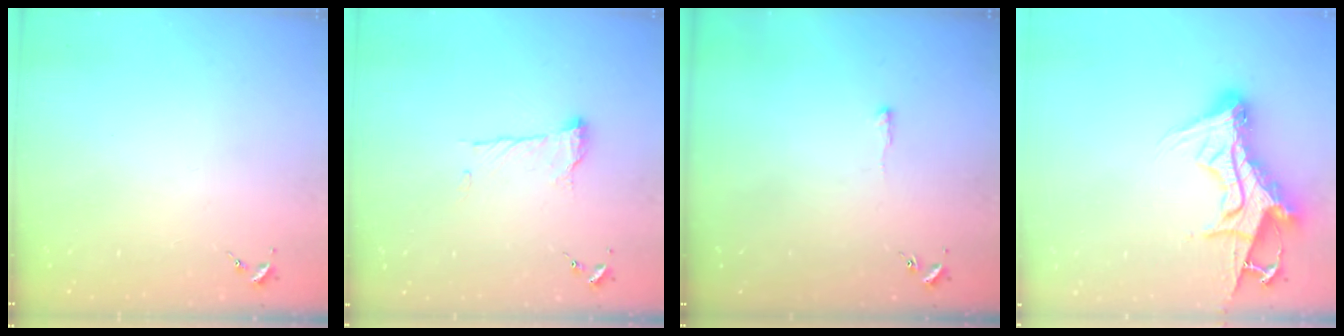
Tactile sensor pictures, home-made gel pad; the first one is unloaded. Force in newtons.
{"total": 9.3, "press": 9.3, "slide": 0.2}
{"total": 2.1, "press": 2.1, "slide": 0.4}
{"total": 16.5, "press": 16.4, "slide": 1.8}